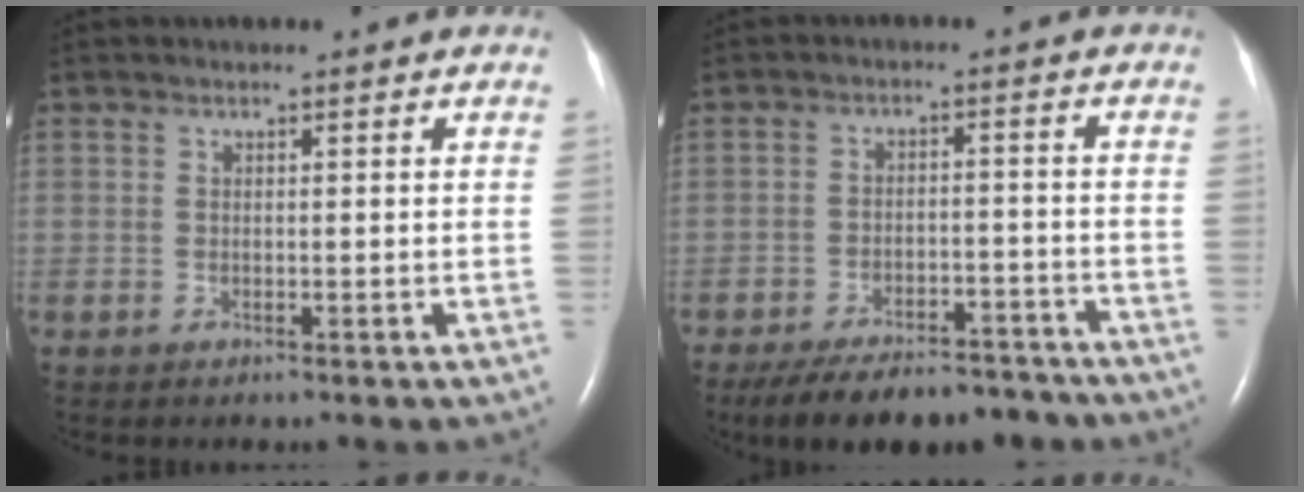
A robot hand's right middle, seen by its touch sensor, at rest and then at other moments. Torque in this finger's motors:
{"motor_torque": [0.68, -0.70, 0.17, 0.04]}